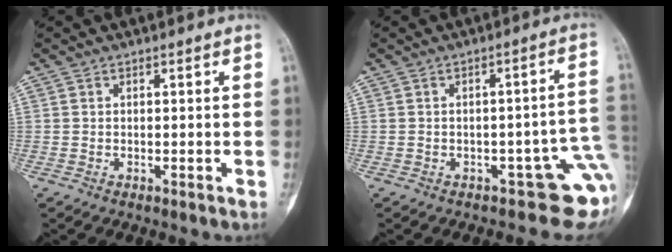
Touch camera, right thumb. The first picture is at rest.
{"total": 9.3, "force": [-3.2, 4.2, 7.7], "torque": [-0.053, 0.022, -0.037]}